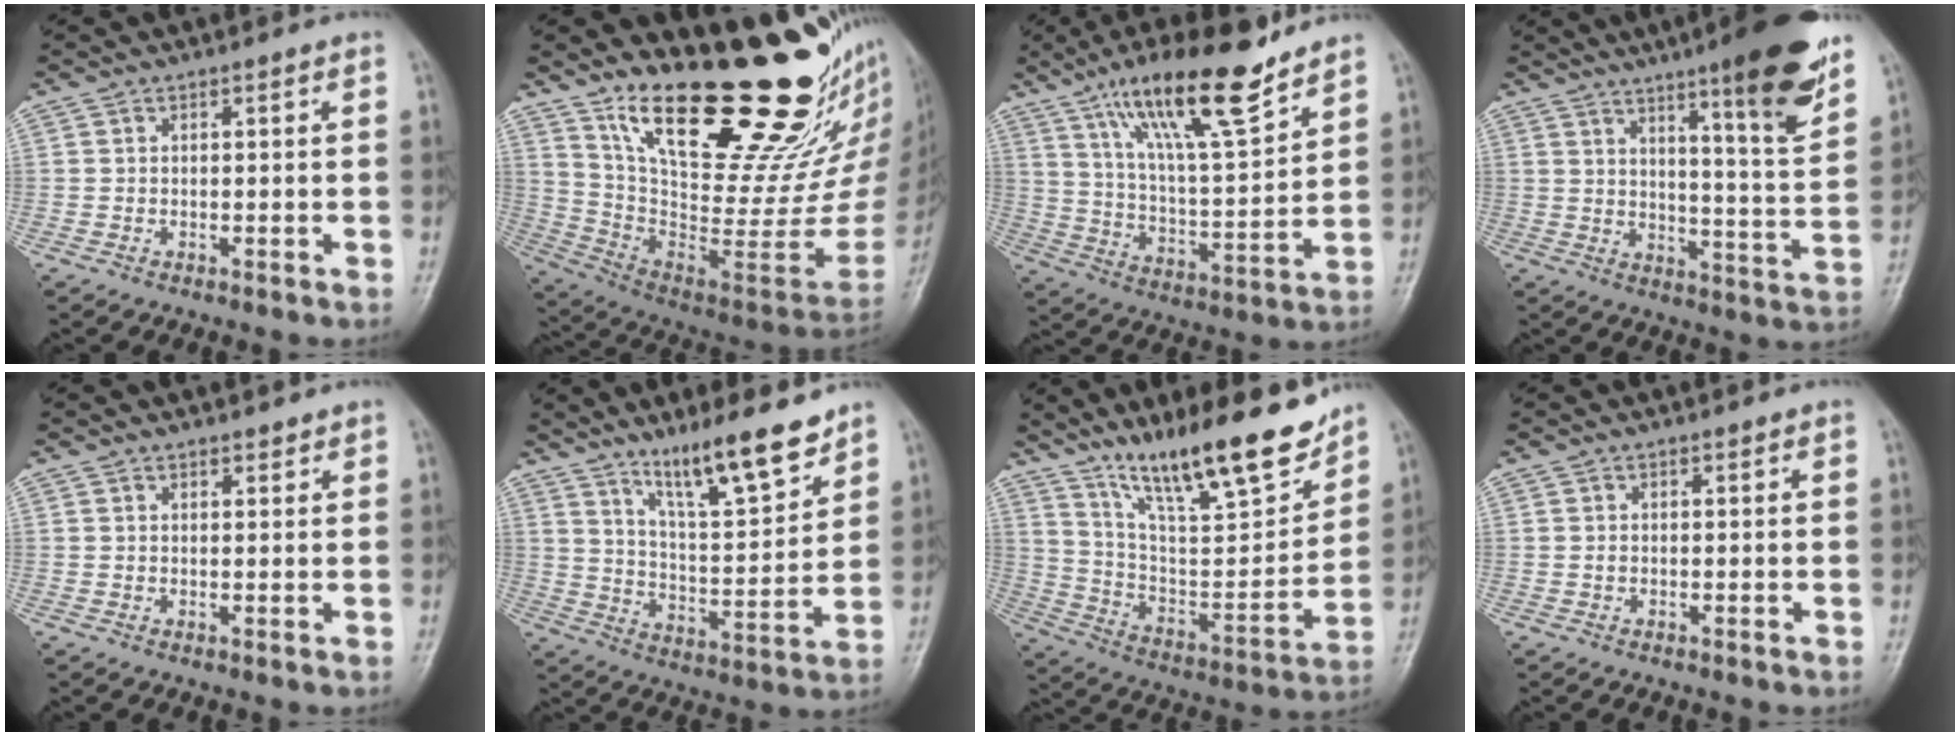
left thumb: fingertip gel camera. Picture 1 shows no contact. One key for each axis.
{"total": 30.7, "fx": 22.3, "fy": 9.0, "fz": 19.0, "tx": -0.244, "ty": -0.155, "tz": 0.355}
{"total": 19.4, "fx": 13.3, "fy": 4.3, "fz": 13.5, "tx": -0.205, "ty": -0.062, "tz": 0.234}
{"total": 16.7, "fx": 10.4, "fy": 1.9, "fz": 12.9, "tx": -0.162, "ty": -0.059, "tz": 0.151}
{"total": 1.6, "fx": 1.4, "fy": 0.7, "fz": 0.3, "tx": 0.007, "ty": -0.010, "tz": 0.017}
{"total": 13.8, "fx": 10.4, "fy": 2.6, "fz": 8.7, "tx": -0.124, "ty": -0.073, "tz": 0.183}
{"total": 22.4, "fx": 16.3, "fy": 5.2, "fz": 14.5, "tx": -0.199, "ty": -0.078, "tz": 0.281}
{"total": 0.5, "fx": 0.2, "fy": 0.4, "fz": 0.3, "tx": -0.004, "ty": 0.000, "tz": 0.002}